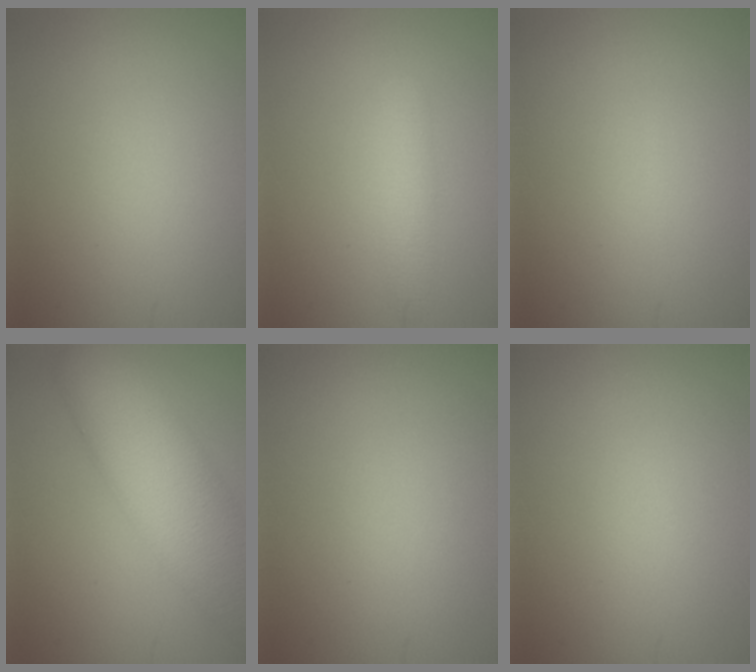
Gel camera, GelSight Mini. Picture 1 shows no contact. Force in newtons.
{"total": 2.3, "press": 2.3, "slide": 0.1}
{"total": 0.0}
{"total": 10.5, "press": 10.5, "slide": 0.8}
{"total": 0.0}
{"total": 0.0}